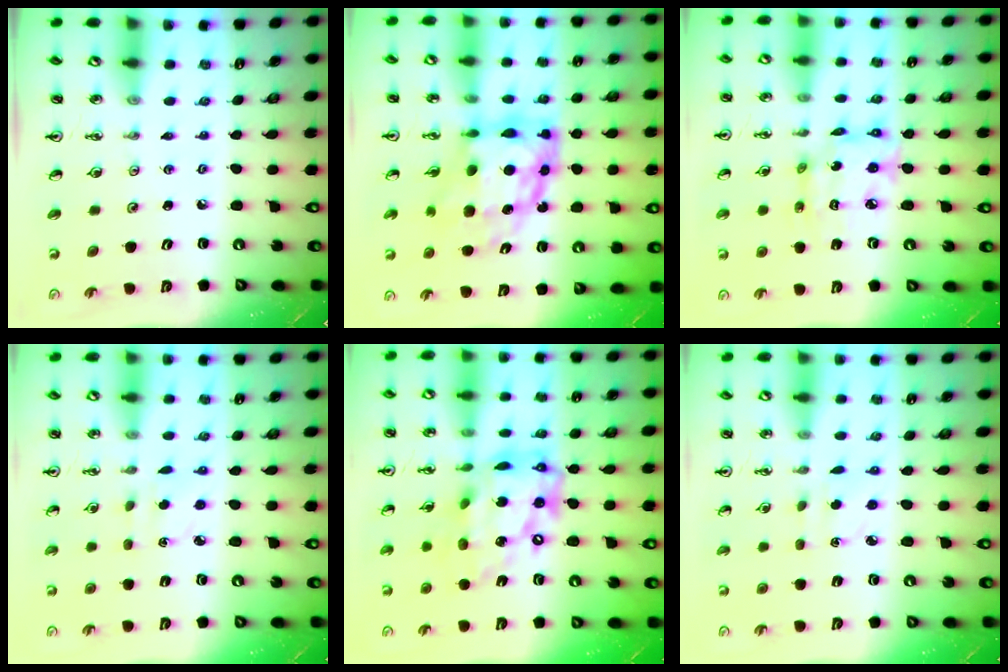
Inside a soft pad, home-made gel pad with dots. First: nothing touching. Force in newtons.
{"total": 11.5, "press": 11.5, "slide": 1.2}
{"total": 12.4, "press": 12.3, "slide": 1.1}
{"total": 3.0, "press": 2.8, "slide": 0.8}
{"total": 20.2, "press": 20.1, "slide": 1.8}
{"total": 3.0, "press": 2.8, "slide": 0.8}